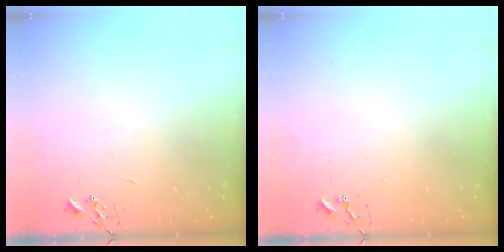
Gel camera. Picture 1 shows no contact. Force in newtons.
{"total": 2.9, "press": 2.9, "slide": 0.2}